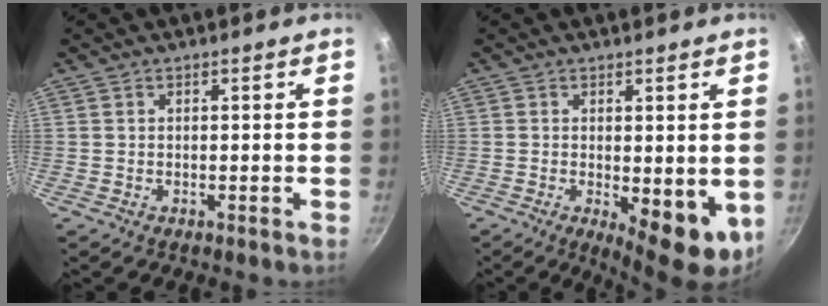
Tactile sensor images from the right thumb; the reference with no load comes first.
{"total": 8.7, "force": [-1.2, 3.5, 7.9], "torque": [-0.093, -0.008, -0.005]}